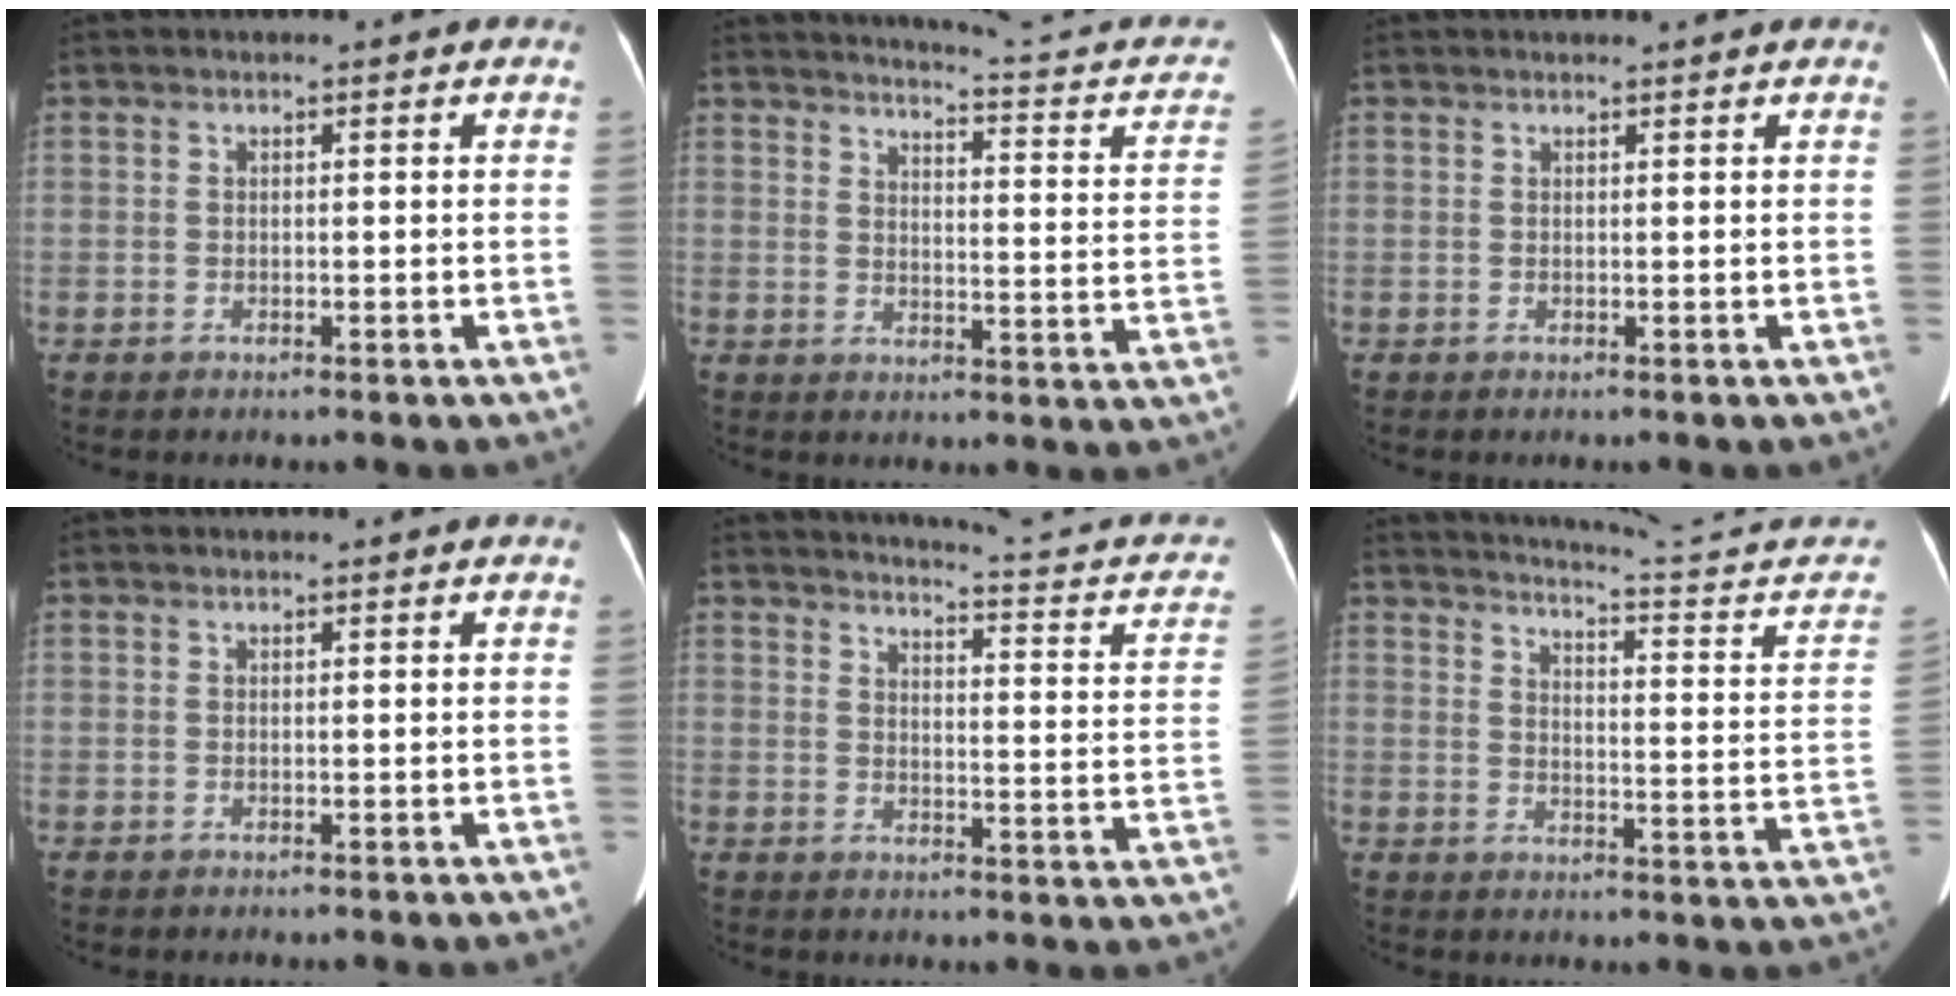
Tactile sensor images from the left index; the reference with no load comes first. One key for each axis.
{"total": 14.7, "fx": 13.5, "fy": 1.6, "fz": 5.8, "tx": -0.069, "ty": -0.047, "tz": 0.139}
{"total": 2.2, "fx": 2.1, "fy": -0.2, "fz": 0.6, "tx": -0.009, "ty": 0.011, "tz": 0.026}
{"total": 0.0}
{"total": 14.4, "fx": 12.6, "fy": 2.2, "fz": 6.6, "tx": -0.079, "ty": -0.035, "tz": 0.126}
{"total": 19.6, "fx": 18.8, "fy": -1.3, "fz": 5.4, "tx": -0.082, "ty": -0.104, "tz": 0.223}